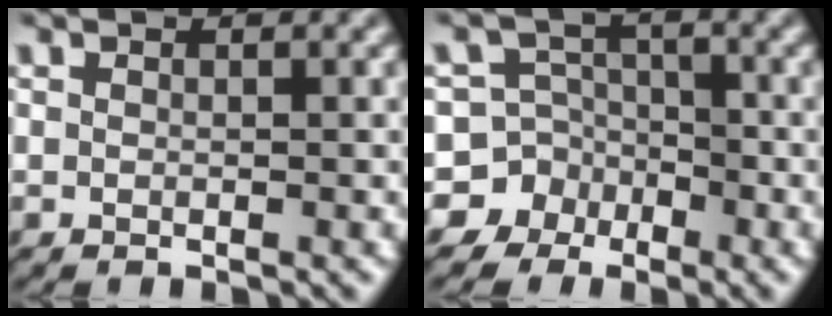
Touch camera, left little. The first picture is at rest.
{"total": 8.0, "force": [-4.1, 6.8, 0.1], "torque": [-0.001, -0.006, -0.089]}